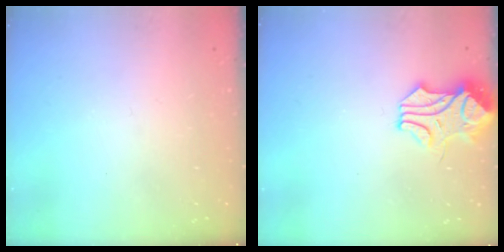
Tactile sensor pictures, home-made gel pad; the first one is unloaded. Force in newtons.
{"total": 1.1, "press": 0.9, "slide": 0.5}